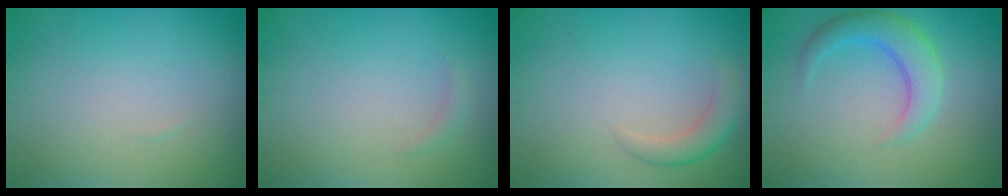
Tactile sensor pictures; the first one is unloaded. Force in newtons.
{"total": 0.6, "press": 0.6, "slide": 0.0}
{"total": 2.1, "press": 2.1, "slide": 0.2}
{"total": 3.4, "press": 3.4, "slide": 0.0}